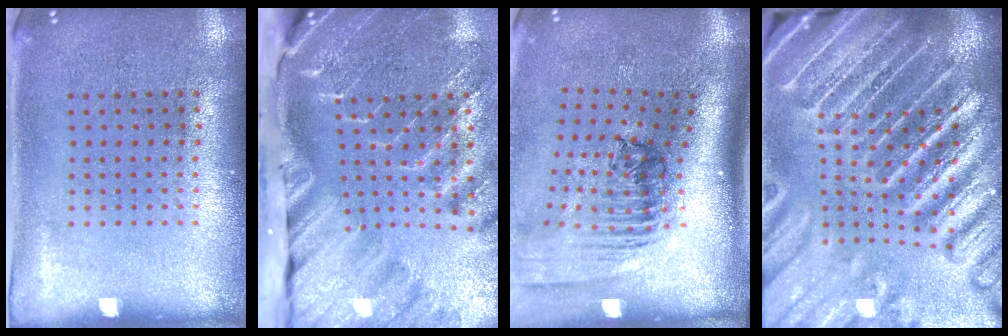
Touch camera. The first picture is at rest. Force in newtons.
{"total": 4.5, "press": 3.3, "slide": 3.0}
{"total": 2.5, "press": 1.8, "slide": 1.8}
{"total": 5.7, "press": 4.9, "slide": 2.8}